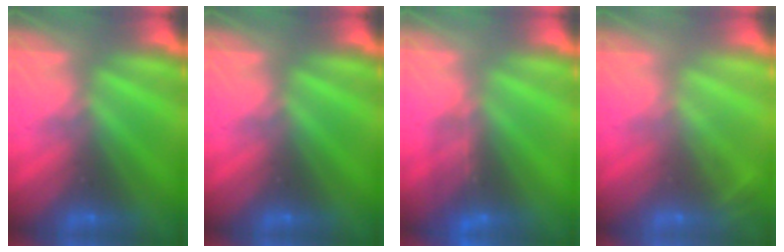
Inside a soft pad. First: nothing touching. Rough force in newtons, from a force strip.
{"total": 0.0}
{"total": 1.3}
{"total": 2.0}